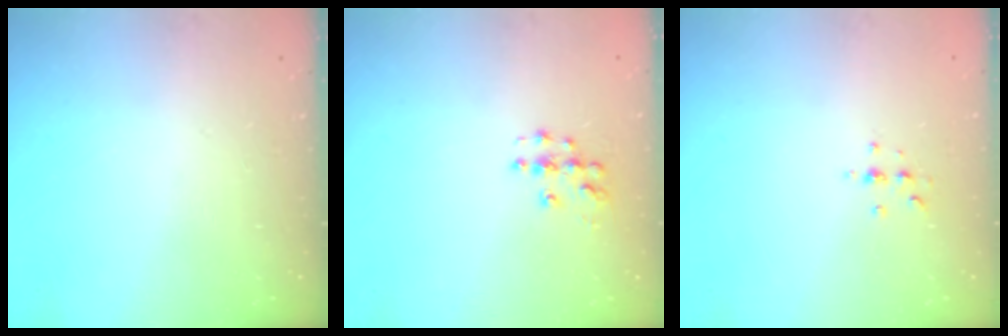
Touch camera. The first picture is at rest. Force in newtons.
{"total": 6.6, "press": 6.6, "slide": 0.3}
{"total": 3.0, "press": 3.0, "slide": 0.3}